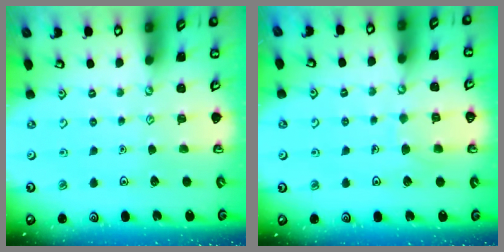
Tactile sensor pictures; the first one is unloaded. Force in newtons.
{"total": 5.8, "press": 5.8, "slide": 0.6}